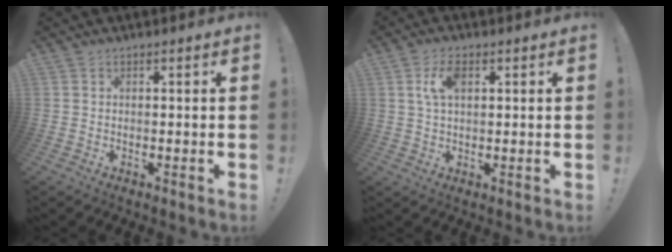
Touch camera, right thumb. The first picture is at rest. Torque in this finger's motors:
{"motor_torque": [-0.02, 0.25, 0.61, -0.98, 0.30]}